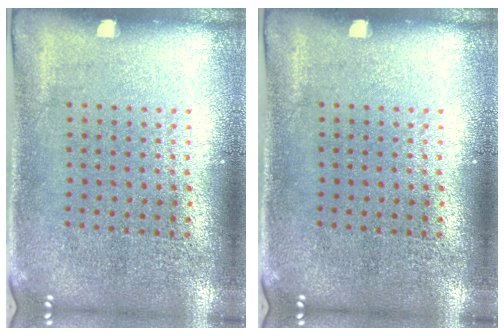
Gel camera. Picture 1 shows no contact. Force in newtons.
{"total": 0.0}